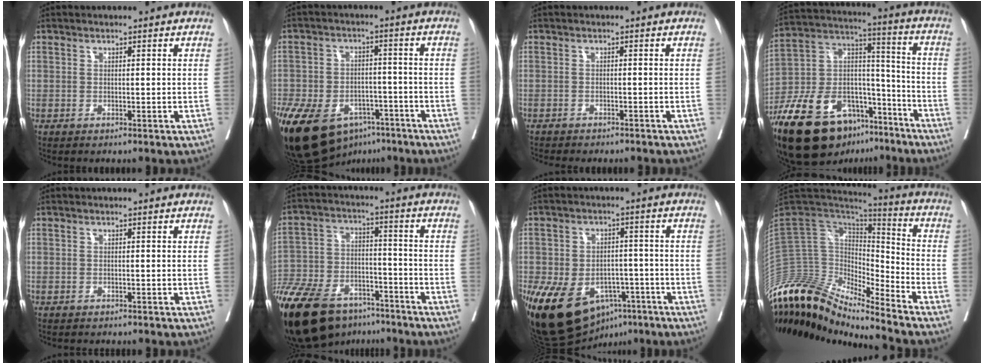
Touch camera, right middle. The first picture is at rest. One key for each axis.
{"total": 22.6, "fx": -12.9, "fy": 13.4, "fz": 12.8, "tx": -0.307, "ty": -0.014, "tz": -0.201}
{"total": 6.6, "fx": -6.0, "fy": 1.3, "fz": 2.3, "tx": -0.023, "ty": -0.002, "tz": -0.076}
{"total": 24.0, "fx": -15.9, "fy": 11.9, "fz": 13.5, "tx": -0.287, "ty": 0.020, "tz": -0.273}
{"total": 3.0, "fx": -2.8, "fy": 0.4, "fz": 1.0, "tx": -0.011, "ty": -0.004, "tz": -0.036}
{"total": 27.1, "fx": -19.4, "fy": 12.4, "fz": 14.2, "tx": -0.346, "ty": -0.039, "tz": -0.322}
{"total": 19.3, "fx": -9.6, "fy": 12.1, "fz": 11.5, "tx": -0.251, "ty": -0.003, "tz": -0.139}
{"total": 19.0, "fx": -17.2, "fy": 2.9, "fz": 7.6, "tx": -0.139, "ty": 0.053, "tz": -0.312}